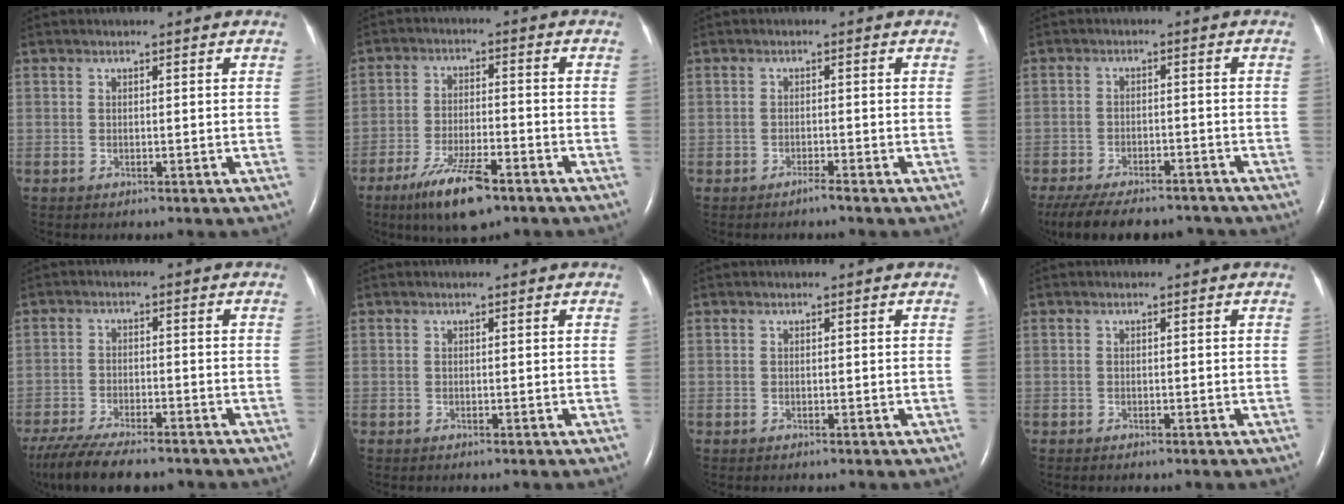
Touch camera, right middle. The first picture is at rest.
{"total": 9.4, "force": [-6.1, 2.0, 6.8], "torque": [-0.134, -0.015, -0.104]}
{"total": 1.2, "force": [-0.9, -0.8, 0.4], "torque": [-0.010, -0.002, -0.017]}
{"total": 14.5, "force": [-12.3, 4.9, 5.9], "torque": [-0.135, -0.010, -0.173]}
{"total": 12.6, "force": [-10.3, 2.9, 6.6], "torque": [-0.119, -0.022, -0.164]}
{"total": 0.0}
{"total": 0.0}
{"total": 0.0}